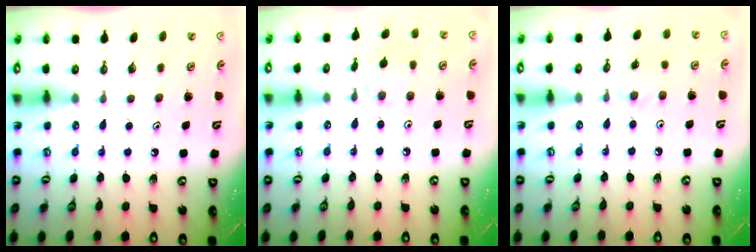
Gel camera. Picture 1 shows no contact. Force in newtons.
{"total": 4.1, "press": 4.1, "slide": 0.4}
{"total": 2.5, "press": 2.5, "slide": 0.5}